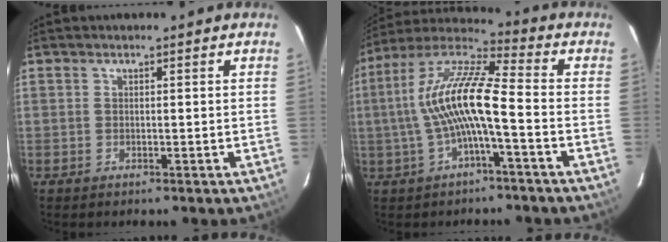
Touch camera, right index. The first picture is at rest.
{"total": 13.1, "force": [-2.1, 2.2, 12.8], "torque": [-0.250, 0.015, -0.040]}